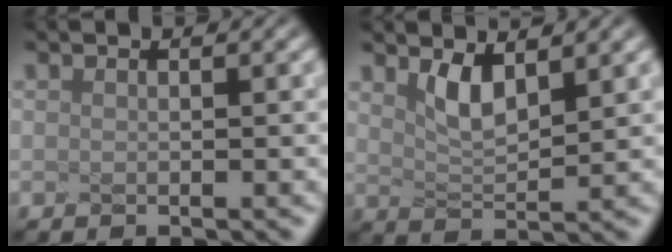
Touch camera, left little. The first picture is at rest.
{"total": 1.1, "force": [0.1, -0.5, 0.9], "torque": [-0.057, -0.022, 0.052]}